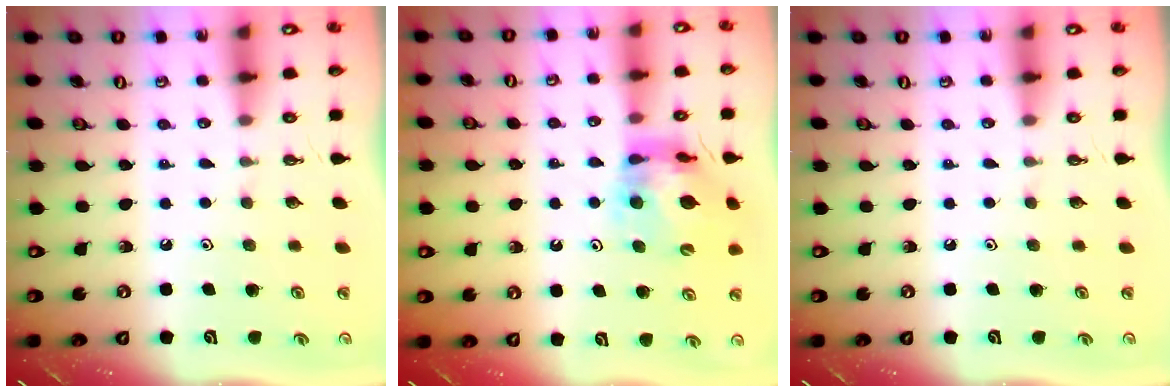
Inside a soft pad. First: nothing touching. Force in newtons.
{"total": 12.5, "press": 12.4, "slide": 1.2}
{"total": 0.0}